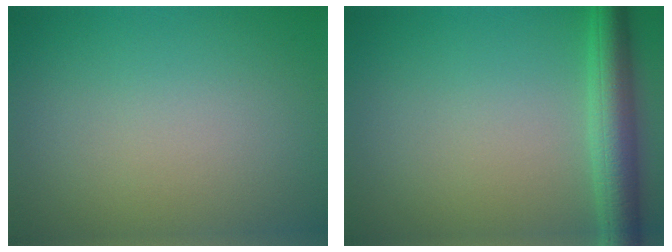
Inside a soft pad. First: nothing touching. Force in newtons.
{"total": 4.4, "press": 4.4, "slide": 0.1}